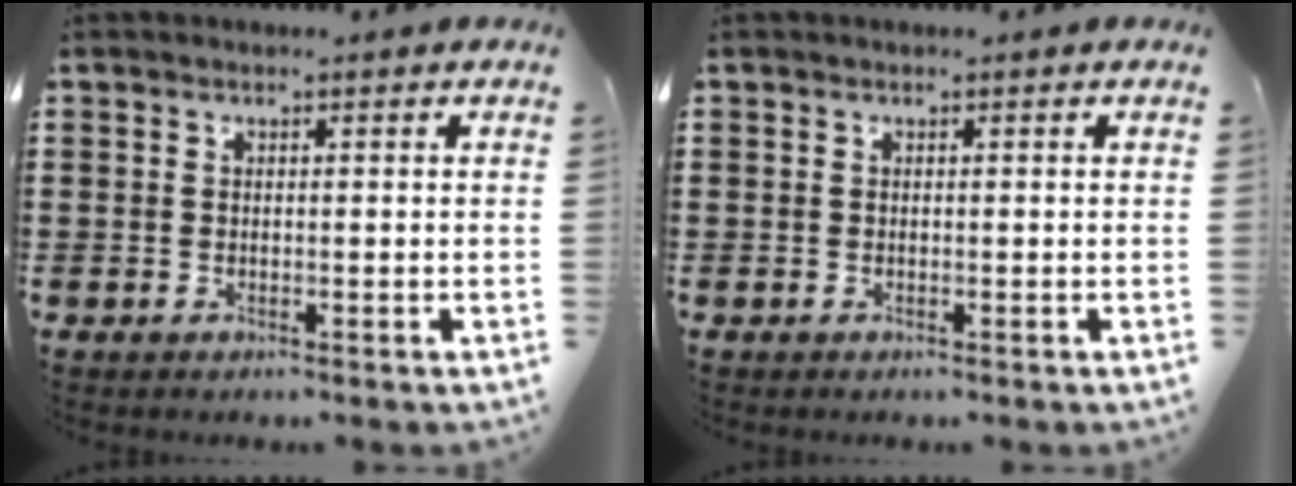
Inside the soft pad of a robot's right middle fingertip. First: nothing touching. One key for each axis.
{"total": 0.0}